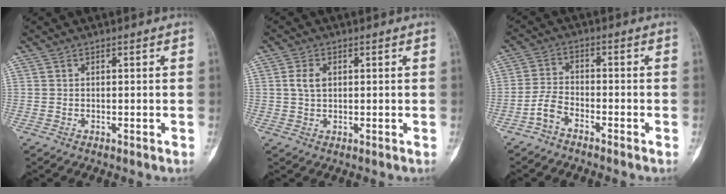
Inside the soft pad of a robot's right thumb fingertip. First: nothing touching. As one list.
[{"total": 3.1, "force": [0.6, 2.0, 2.3], "torque": [-0.047, 0.003, 0.012]}, {"total": 3.8, "force": [-2.8, 1.5, 2.0], "torque": [-0.041, 0.024, -0.061]}]